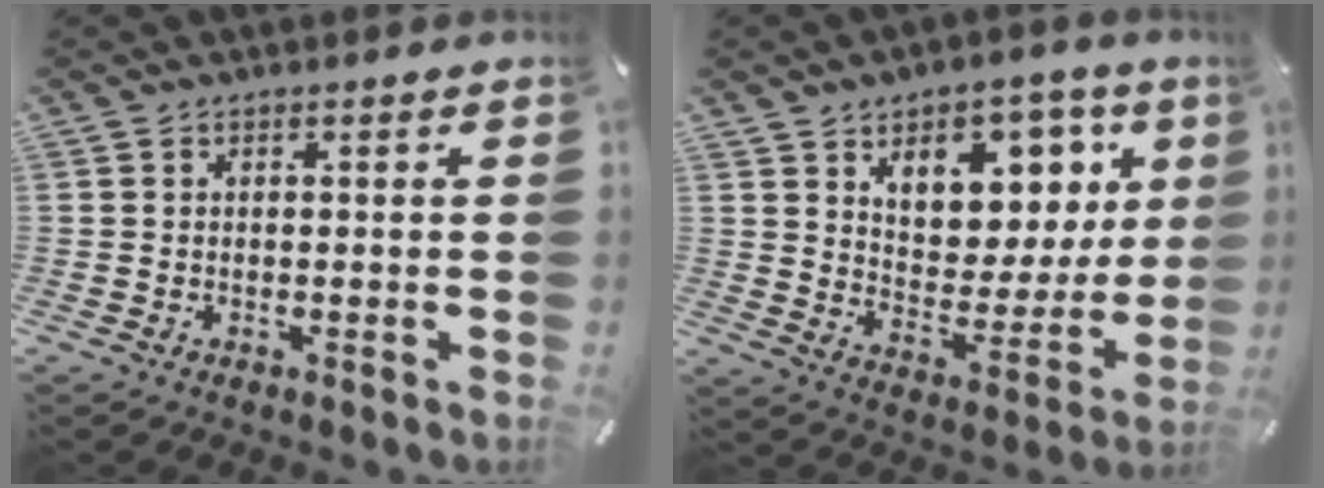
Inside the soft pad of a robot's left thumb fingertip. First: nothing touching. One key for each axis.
{"total": 11.3, "fx": 5.7, "fy": 8.8, "fz": 4.2, "tx": -0.045, "ty": -0.058, "tz": 0.105}